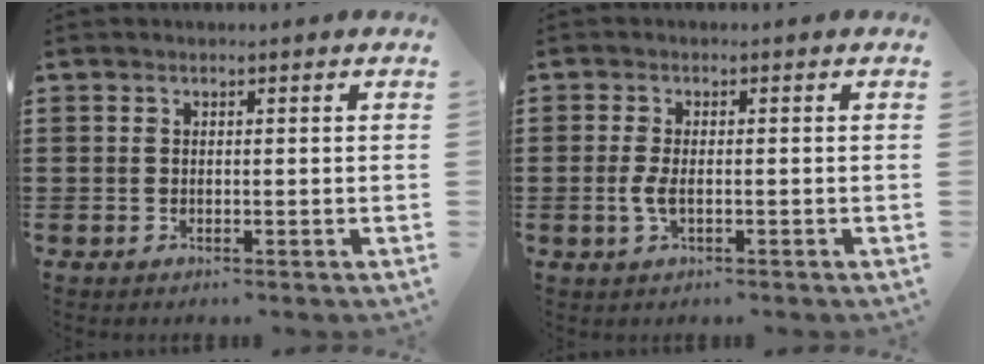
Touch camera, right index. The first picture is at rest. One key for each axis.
{"total": 2.5, "fx": -0.5, "fy": 0.7, "fz": 2.4, "tx": -0.059, "ty": -0.008, "tz": -0.014}